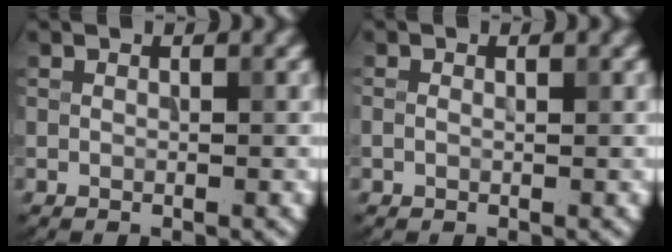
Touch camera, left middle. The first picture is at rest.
{"total": 0.7, "force": [0.2, 0.4, 0.6], "torque": [-0.013, -0.002, 0.000]}